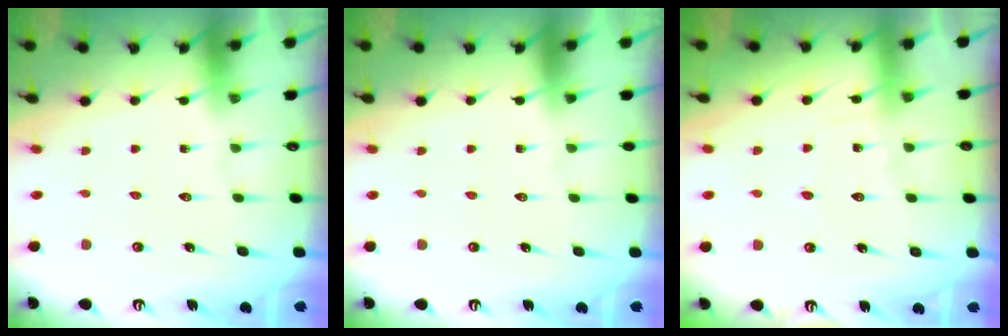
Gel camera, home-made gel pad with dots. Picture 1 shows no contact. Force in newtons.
{"total": 0.0}
{"total": 6.1, "press": 6.1, "slide": 0.6}